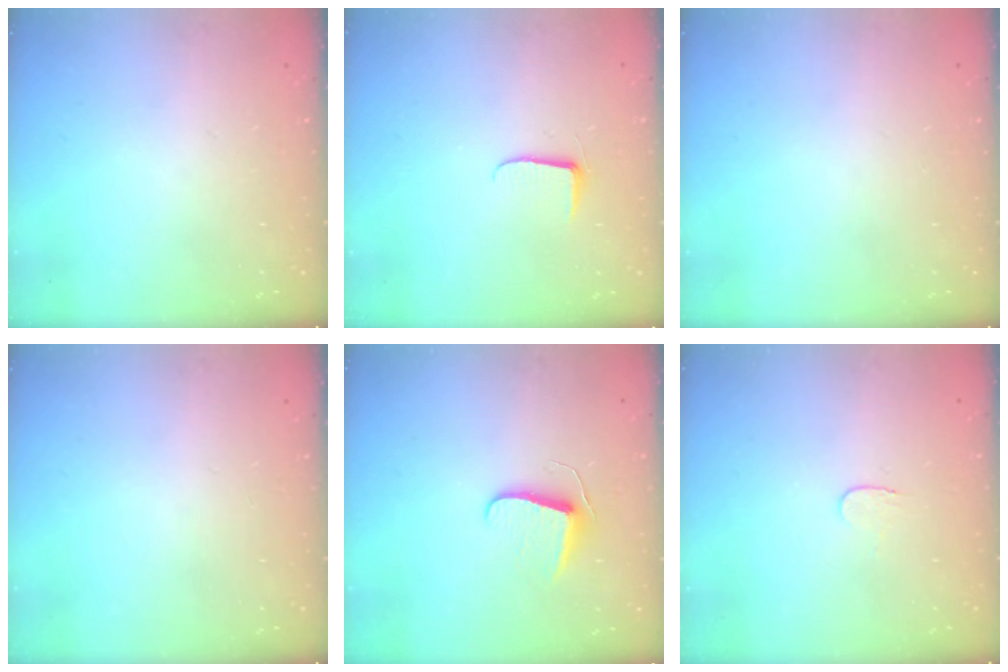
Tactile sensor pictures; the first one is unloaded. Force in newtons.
{"total": 5.1, "press": 5.1, "slide": 0.5}
{"total": 0.0}
{"total": 0.0}
{"total": 7.5, "press": 7.4, "slide": 0.6}
{"total": 3.9, "press": 3.8, "slide": 0.4}